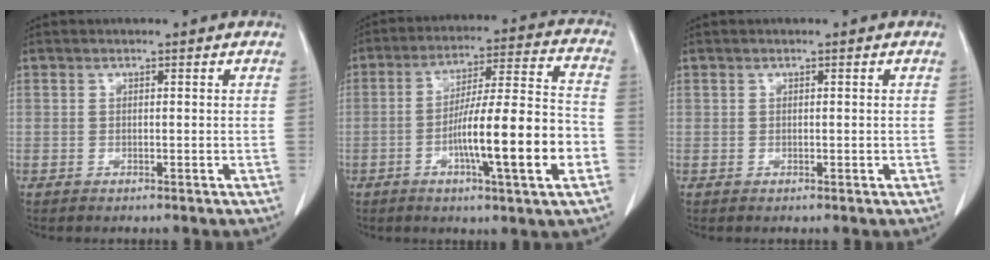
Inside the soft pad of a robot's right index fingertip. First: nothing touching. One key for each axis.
{"total": 16.1, "fx": -4.8, "fy": 0.7, "fz": 15.3, "tx": -0.254, "ty": 0.005, "tz": -0.076}
{"total": 0.0}